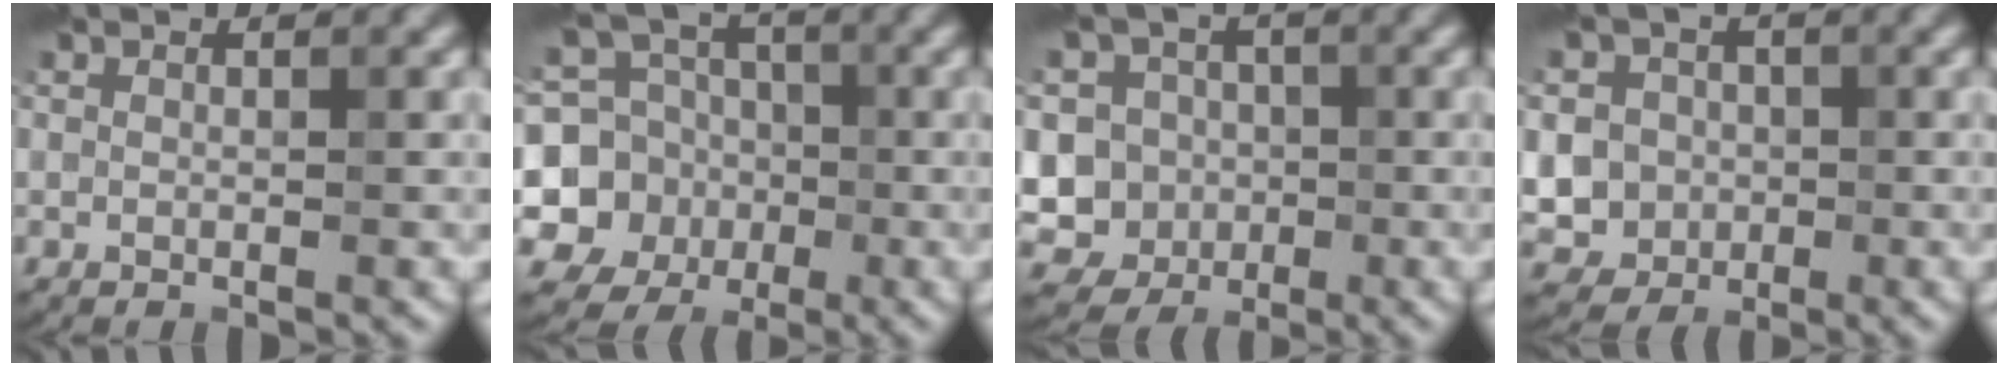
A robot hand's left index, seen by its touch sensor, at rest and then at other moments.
{"total": 8.8, "force": [-1.3, 8.3, 2.8], "torque": [-0.062, 0.007, -0.049]}
{"total": 8.7, "force": [-1.1, 8.3, 2.4], "torque": [-0.046, 0.029, -0.058]}
{"total": 7.8, "force": [-0.6, 7.4, 2.4], "torque": [-0.048, 0.013, -0.032]}